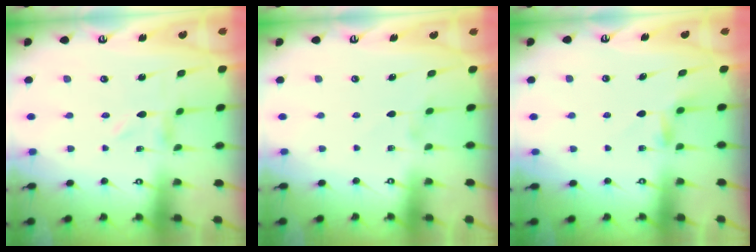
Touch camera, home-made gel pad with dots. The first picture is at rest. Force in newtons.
{"total": 1.4, "press": 1.4, "slide": 0.3}
{"total": 3.3, "press": 3.3, "slide": 0.4}